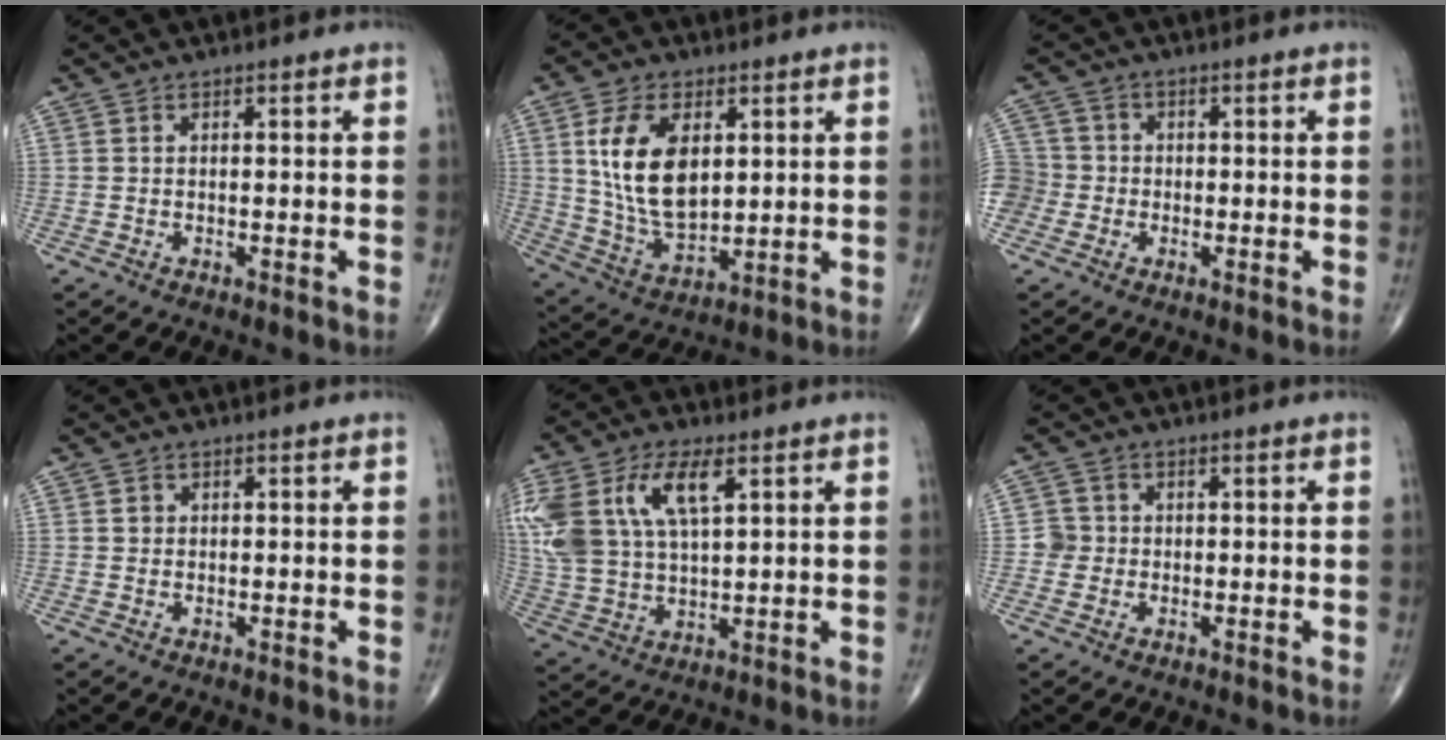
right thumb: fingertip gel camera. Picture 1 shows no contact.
{"total": 14.8, "force": [3.5, 8.4, 11.7], "torque": [-0.208, -0.017, 0.077]}
{"total": 6.8, "force": [-1.6, 6.5, 1.4], "torque": [-0.026, 0.019, -0.035]}
{"total": 0.9, "force": [0.2, 0.8, 0.3], "torque": [0.001, 0.001, 0.002]}
{"total": 18.3, "force": [6.9, 9.4, 14.2], "torque": [-0.324, 0.003, 0.136]}
{"total": 2.5, "force": [-0.2, 2.5, 0.1], "torque": [0.019, 0.009, -0.008]}